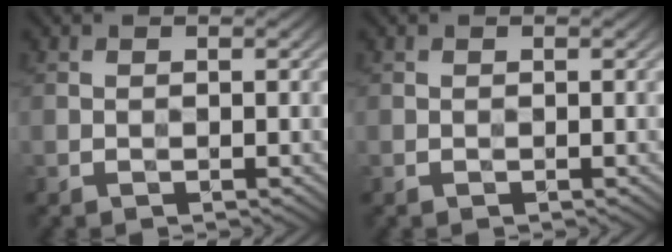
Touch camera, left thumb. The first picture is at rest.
{"total": 0.0}